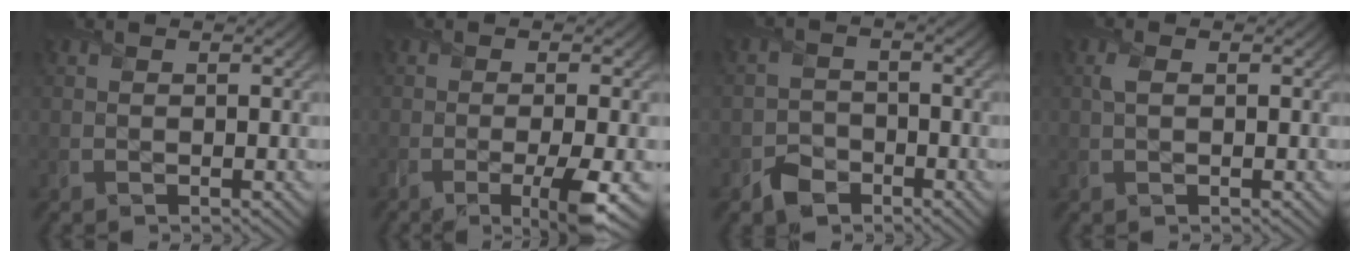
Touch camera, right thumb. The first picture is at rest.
{"total": 5.0, "force": [-1.8, 0.8, 4.5], "torque": [-0.074, -0.007, -0.032]}
{"total": 3.0, "force": [-2.1, 2.0, 0.5], "torque": [-0.002, 0.001, -0.049]}
{"total": 1.3, "force": [0.4, 0.6, 1.1], "torque": [-0.029, 0.003, 0.005]}